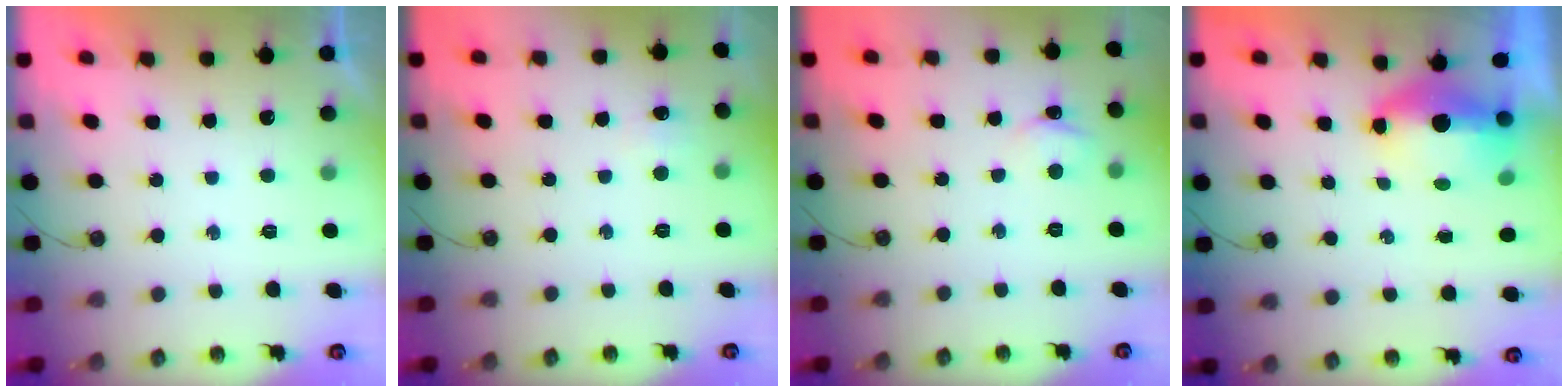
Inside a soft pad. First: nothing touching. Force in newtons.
{"total": 5.2, "press": 5.1, "slide": 0.7}
{"total": 4.8, "press": 4.8, "slide": 0.4}
{"total": 14.6, "press": 8.2, "slide": 12.0}